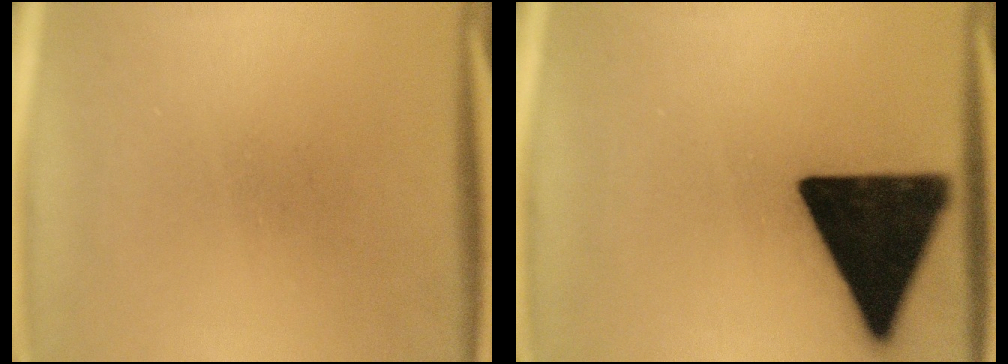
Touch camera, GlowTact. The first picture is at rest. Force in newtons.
{"total": 19.9}